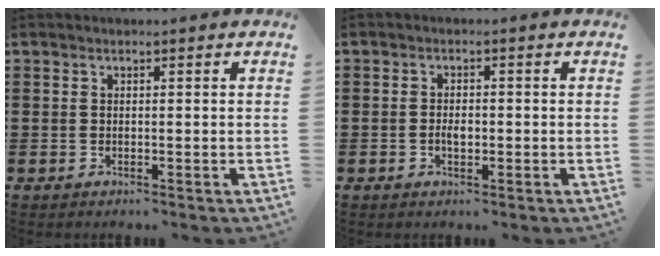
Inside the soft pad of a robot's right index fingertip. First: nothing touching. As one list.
[{"total": 2.0, "force": [-0.5, 1.0, 1.7], "torque": [-0.032, 0.001, -0.007]}]